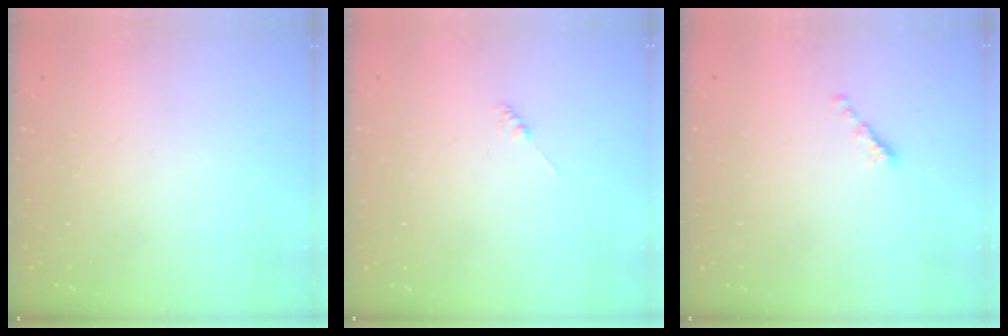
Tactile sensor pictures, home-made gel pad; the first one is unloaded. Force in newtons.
{"total": 0.0}
{"total": 0.0}